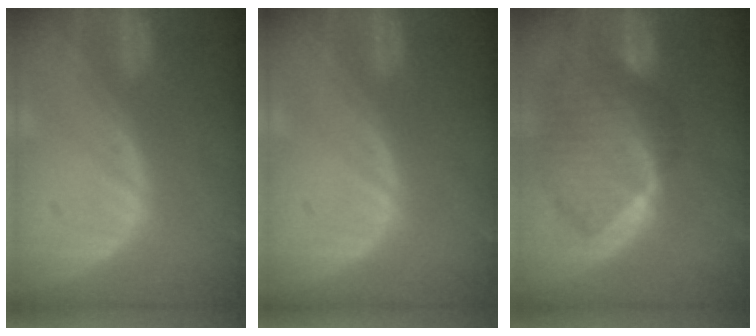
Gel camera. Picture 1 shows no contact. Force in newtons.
{"total": 0.0}
{"total": 10.4, "press": 9.0, "slide": 5.1}